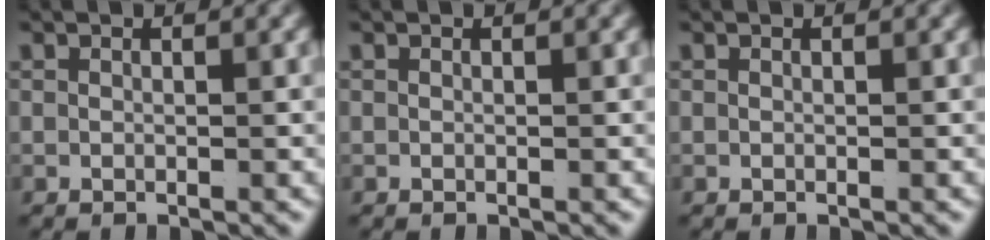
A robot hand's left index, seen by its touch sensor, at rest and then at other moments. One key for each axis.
{"total": 0.0}
{"total": 0.0}